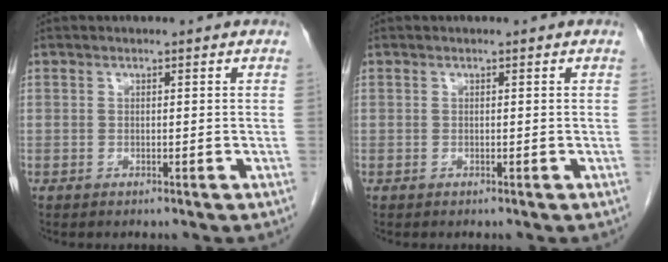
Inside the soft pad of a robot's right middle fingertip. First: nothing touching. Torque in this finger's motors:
{"motor_torque": [-0.01, -0.05, -0.02, 0.00]}